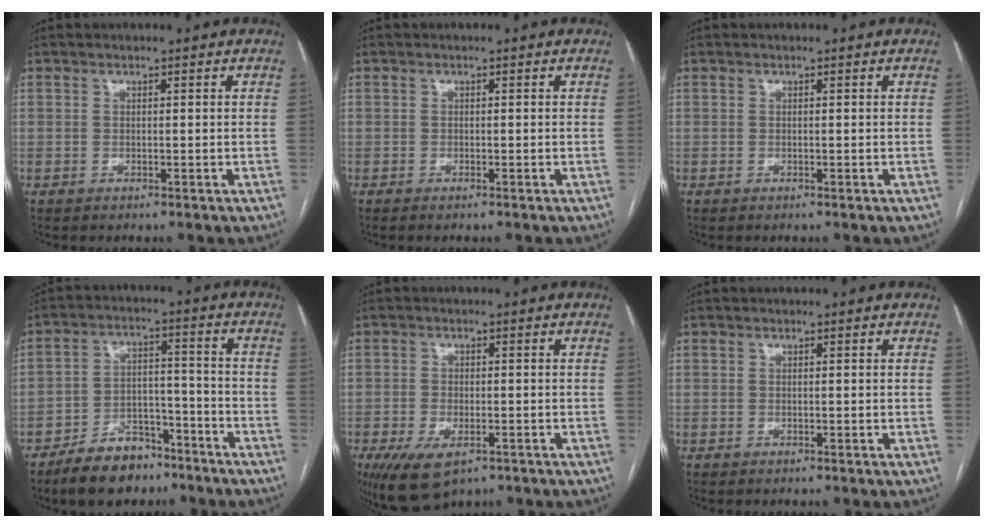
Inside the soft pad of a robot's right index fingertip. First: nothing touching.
{"total": 0.6, "force": [-0.5, 0.1, 0.3], "torque": [-0.010, -0.002, -0.006]}
{"total": 0.0}
{"total": 9.9, "force": [-7.3, 5.0, 4.5], "torque": [-0.078, 0.011, -0.122]}
{"total": 7.3, "force": [-4.0, 3.4, 5.1], "torque": [-0.086, -0.012, -0.059]}
{"total": 0.0}